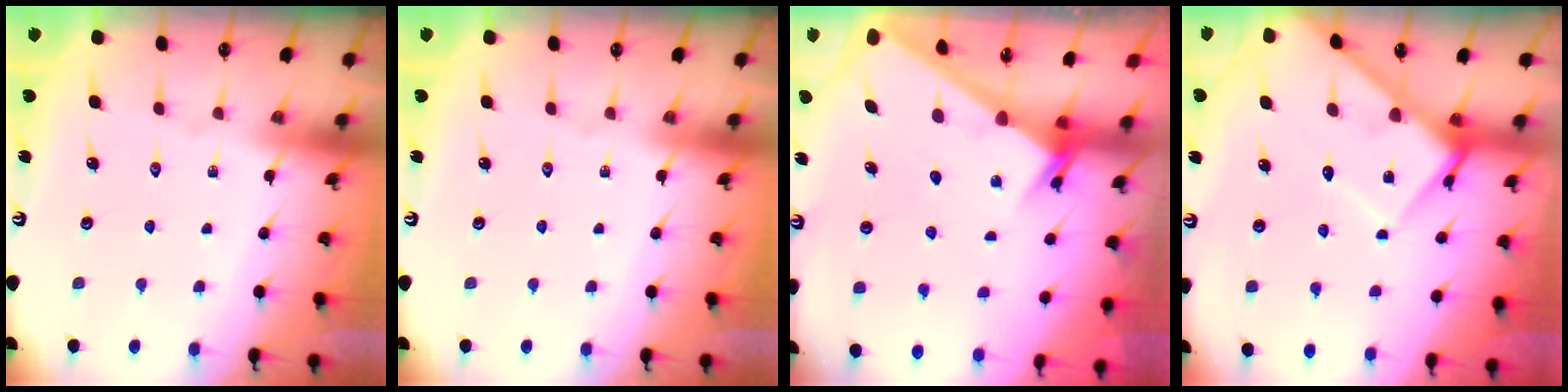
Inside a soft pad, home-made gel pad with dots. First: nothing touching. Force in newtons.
{"total": 0.0}
{"total": 2.1, "press": 2.1, "slide": 0.3}
{"total": 10.3, "press": 10.3, "slide": 0.7}